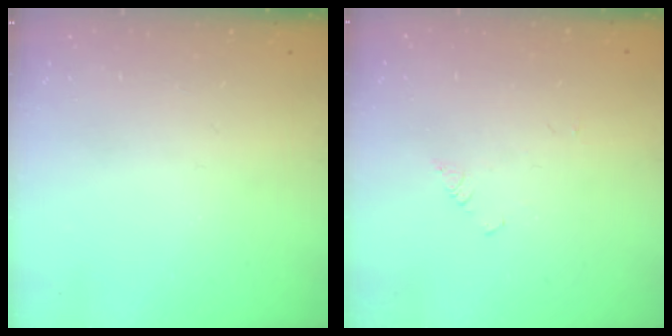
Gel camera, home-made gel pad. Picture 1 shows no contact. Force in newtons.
{"total": 1.0, "press": 0.9, "slide": 0.2}